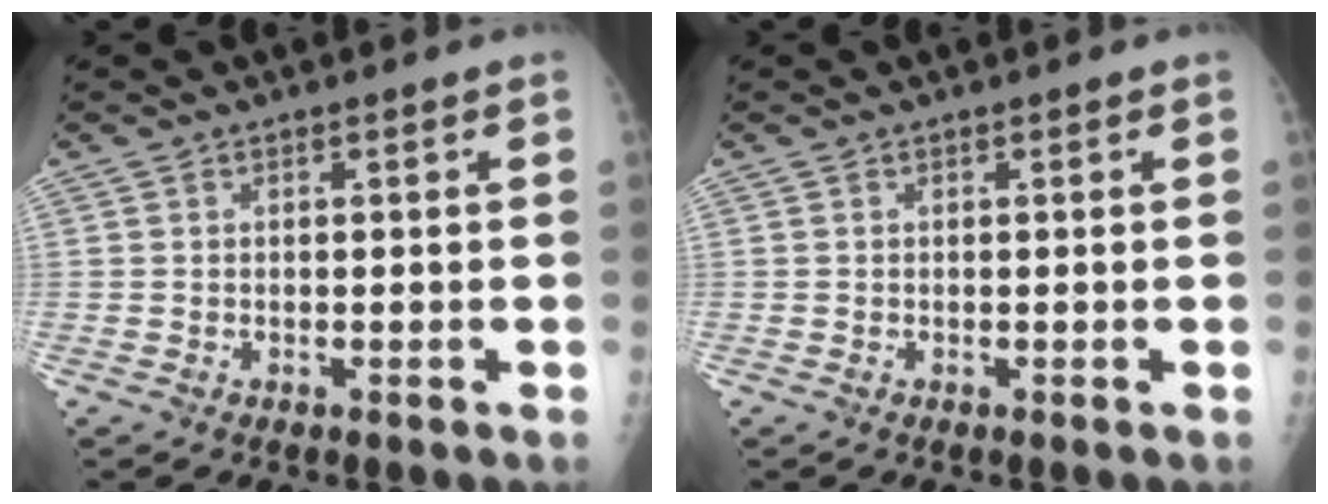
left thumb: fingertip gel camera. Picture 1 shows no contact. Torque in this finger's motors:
{"motor_torque": [-0.06, -0.01, -0.12, -0.05, -0.01]}